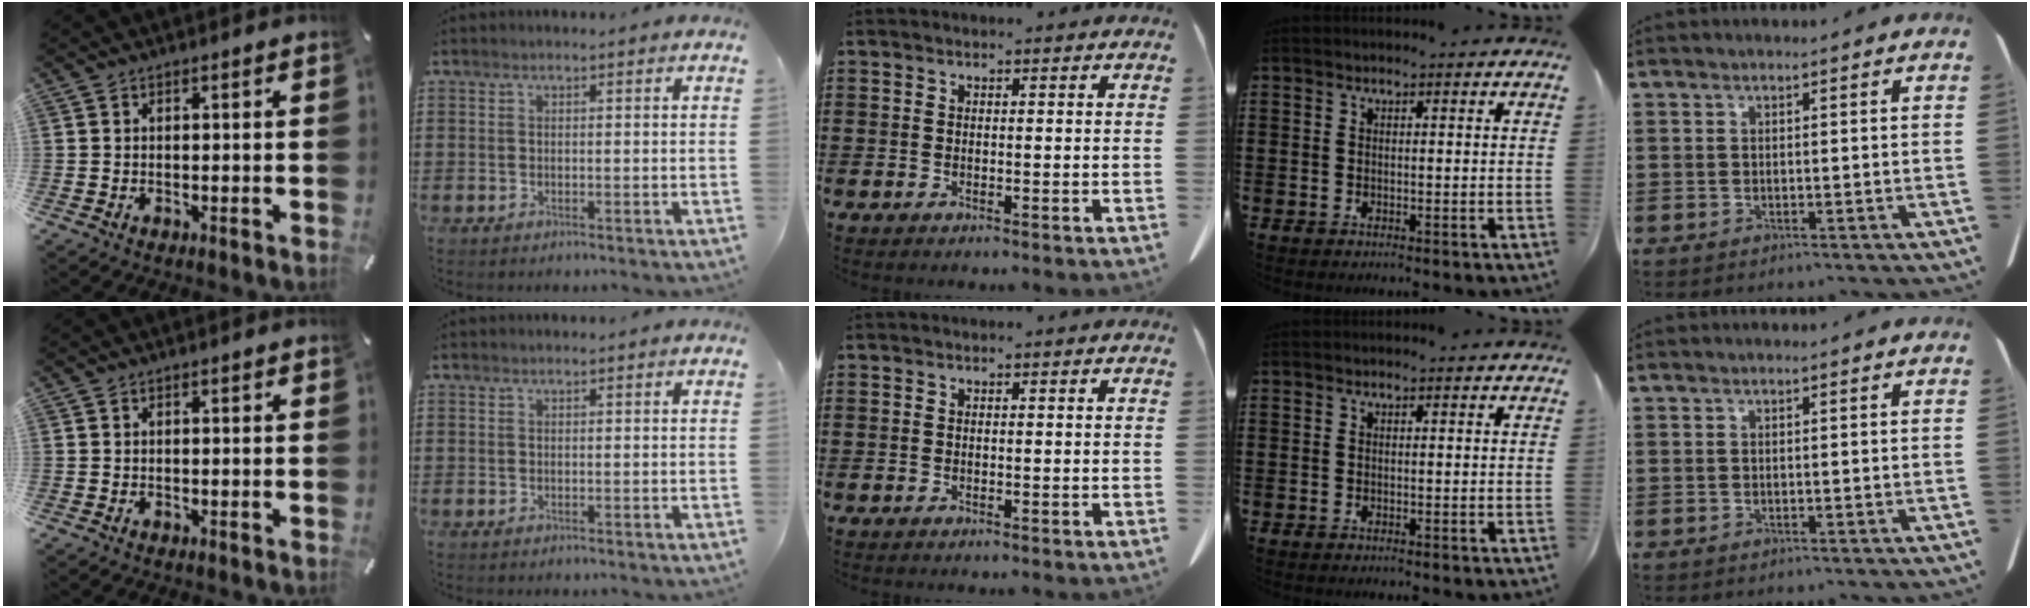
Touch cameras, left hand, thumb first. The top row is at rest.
{}